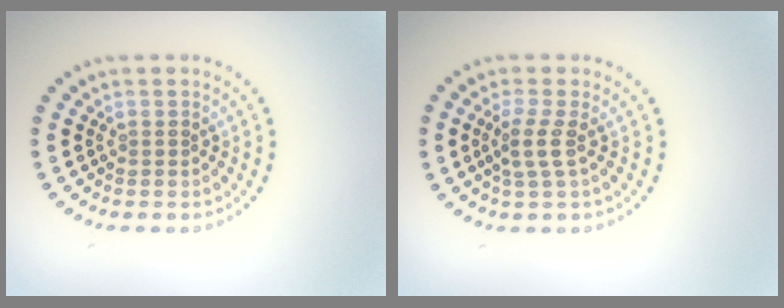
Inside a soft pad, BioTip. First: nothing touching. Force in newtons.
{"total": 2.0, "press": 1.6, "slide": 1.3}